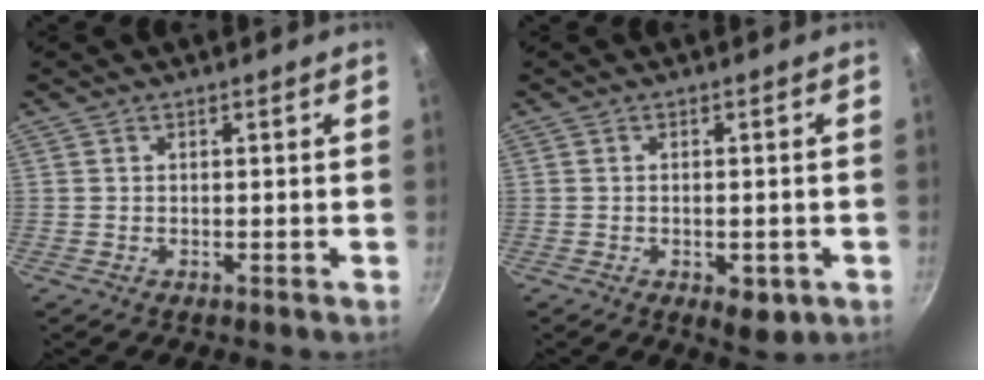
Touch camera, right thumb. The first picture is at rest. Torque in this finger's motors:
{"motor_torque": [-0.19, 0.09, -0.20, 0.05, 0.02]}